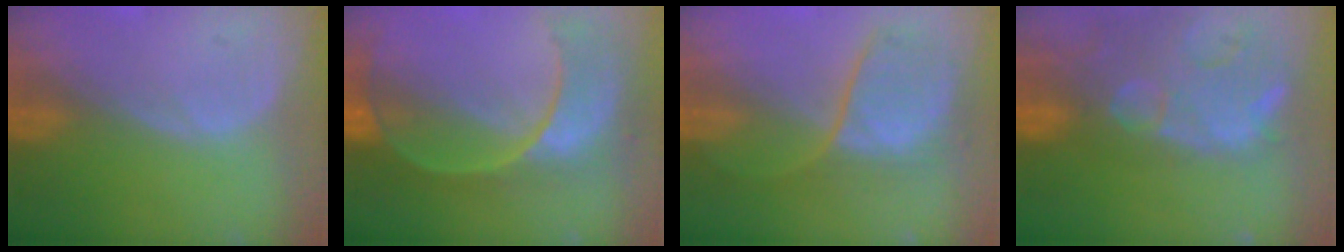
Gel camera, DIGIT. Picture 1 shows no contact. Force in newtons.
{"total": 10.7, "press": 9.2, "slide": 5.5}
{"total": 7.6, "press": 7.6, "slide": 0.6}
{"total": 14.8, "press": 11.8, "slide": 8.9}